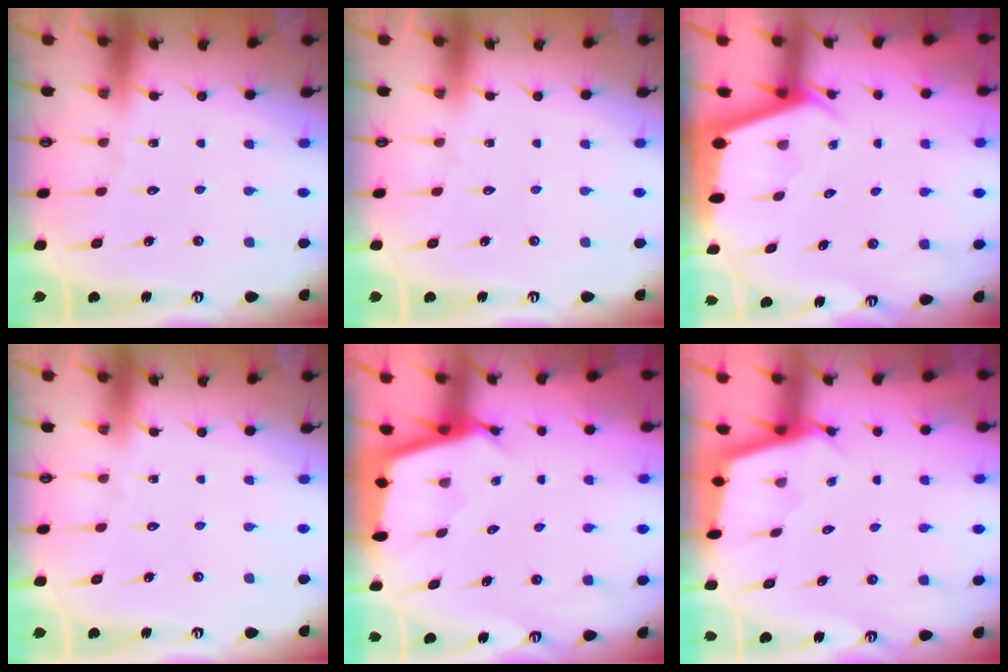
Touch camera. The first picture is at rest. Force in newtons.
{"total": 0.0}
{"total": 2.4, "press": 2.4, "slide": 0.2}
{"total": 0.0}
{"total": 2.8, "press": 2.8, "slide": 0.3}
{"total": 2.5, "press": 2.5, "slide": 0.2}